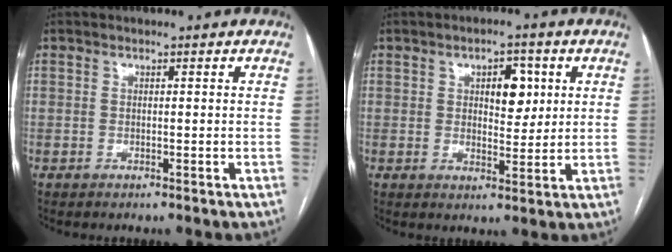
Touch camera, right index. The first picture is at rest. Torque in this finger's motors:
{"motor_torque": [0.09, 0.06, 0.12, 0.04]}